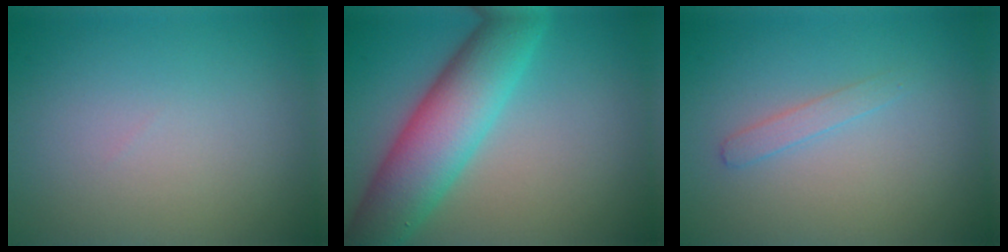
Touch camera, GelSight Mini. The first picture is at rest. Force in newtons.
{"total": 8.3, "press": 8.3, "slide": 0.2}
{"total": 1.2, "press": 1.2, "slide": 0.0}